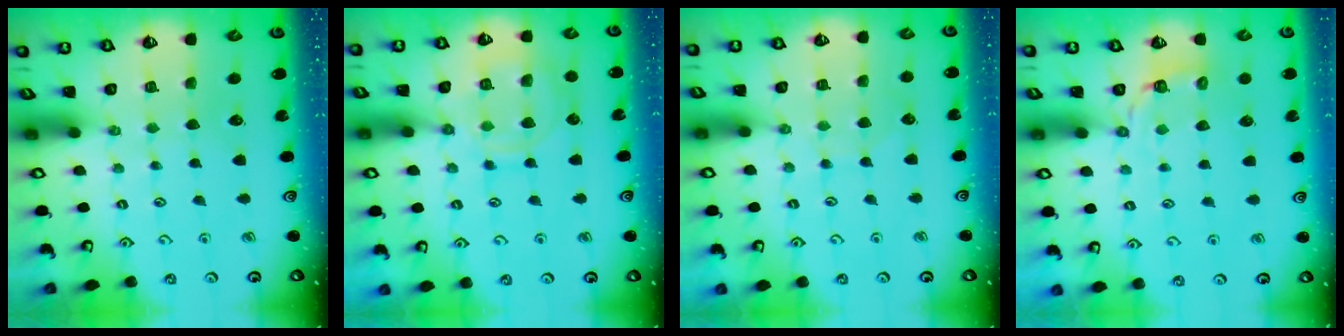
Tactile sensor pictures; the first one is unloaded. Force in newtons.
{"total": 13.1, "press": 13.1, "slide": 1.1}
{"total": 5.1, "press": 5.1, "slide": 0.5}
{"total": 3.0, "press": 1.6, "slide": 2.5}